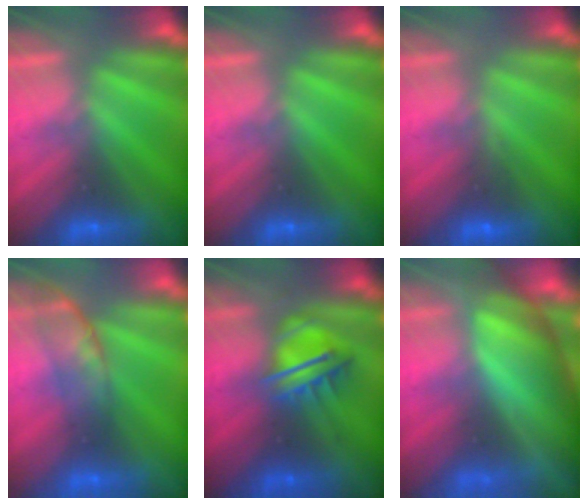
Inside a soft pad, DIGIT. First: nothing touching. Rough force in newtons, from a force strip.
{"total": 0.0}
{"total": 2.9}
{"total": 2.6}
{"total": 5.3}
{"total": 7.3}